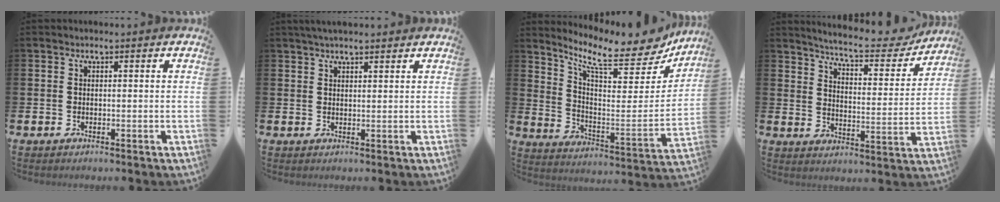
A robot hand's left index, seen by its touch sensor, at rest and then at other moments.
{"total": 1.6, "force": [1.4, 0.2, 0.9], "torque": [-0.018, 0.005, 0.024]}
{"total": 10.2, "force": [8.7, 2.6, 4.8], "torque": [-0.107, -0.073, 0.141]}
{"total": 7.2, "force": [6.7, 0.8, 2.3], "torque": [-0.064, -0.050, 0.110]}